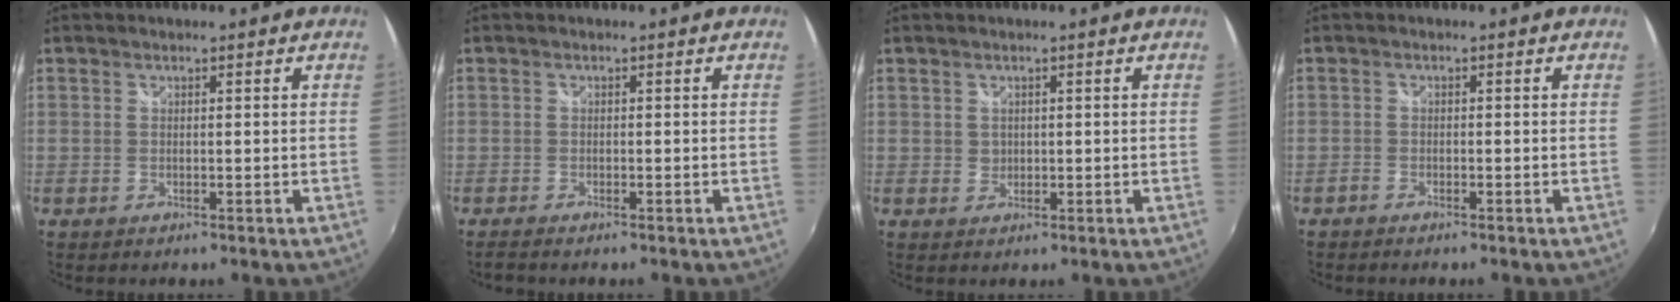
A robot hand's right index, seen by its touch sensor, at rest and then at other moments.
{"total": 1.9, "force": [-1.8, 0.2, 0.5], "torque": [-0.015, -0.014, -0.032]}
{"total": 1.3, "force": [0.2, 1.3, 0.2], "torque": [0.002, 0.002, 0.004]}
{"total": 1.6, "force": [-1.6, 0.3, 0.1], "torque": [-0.014, -0.007, -0.033]}